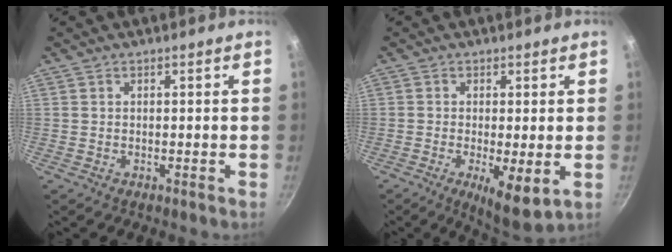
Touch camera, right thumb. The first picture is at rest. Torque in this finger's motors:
{"motor_torque": [-0.10, 0.34, -0.19, 0.10, 0.06]}